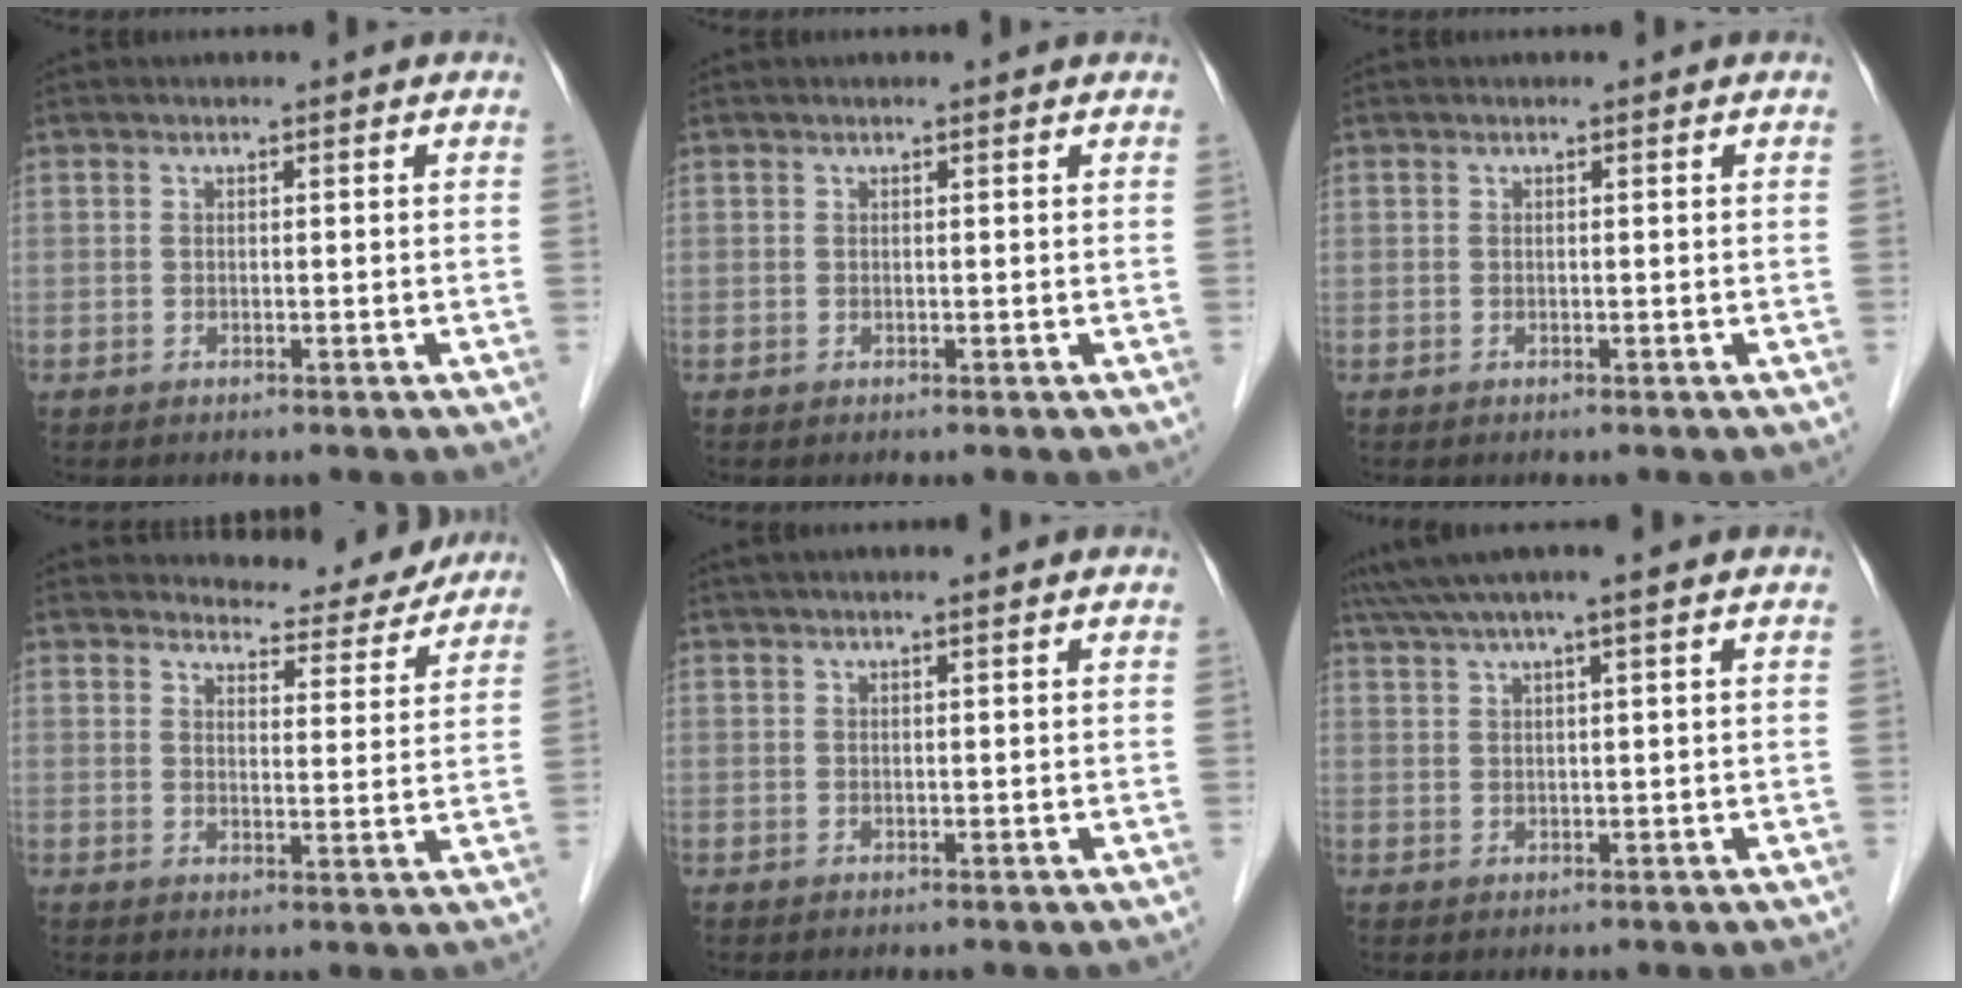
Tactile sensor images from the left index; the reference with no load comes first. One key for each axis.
{"total": 0.7, "fx": 0.7, "fy": 0.0, "fz": 0.2, "tx": -0.008, "ty": 0.007, "tz": 0.008}
{"total": 0.0}
{"total": 8.8, "fx": 8.6, "fy": 1.7, "fz": 0.5, "tx": -0.001, "ty": -0.014, "tz": 0.101}
{"total": 3.9, "fx": 3.2, "fy": -0.1, "fz": 2.3, "tx": -0.030, "ty": 0.031, "tz": 0.047}
{"total": 6.5, "fx": 5.1, "fy": -1.1, "fz": 3.9, "tx": -0.067, "ty": 0.035, "tz": 0.085}